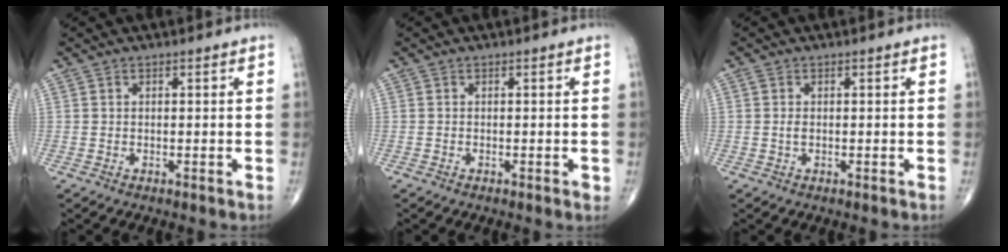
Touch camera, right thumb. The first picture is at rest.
{"total": 0.7, "force": [-0.4, 0.2, 0.6], "torque": [-0.008, -0.002, -0.008]}
{"total": 1.1, "force": [0.0, 0.7, 0.9], "torque": [-0.021, 0.001, 0.001]}